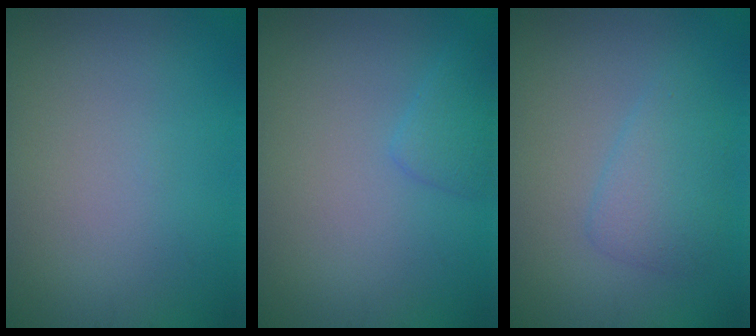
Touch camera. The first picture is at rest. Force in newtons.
{"total": 1.6, "press": 1.6, "slide": 0.1}
{"total": 2.6, "press": 2.6, "slide": 0.1}